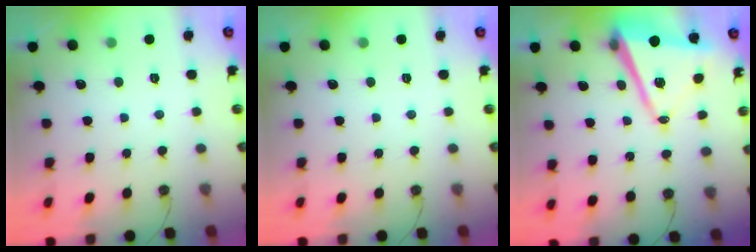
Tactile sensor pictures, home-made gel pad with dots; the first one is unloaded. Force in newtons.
{"total": 0.0}
{"total": 11.9, "press": 11.6, "slide": 2.7}